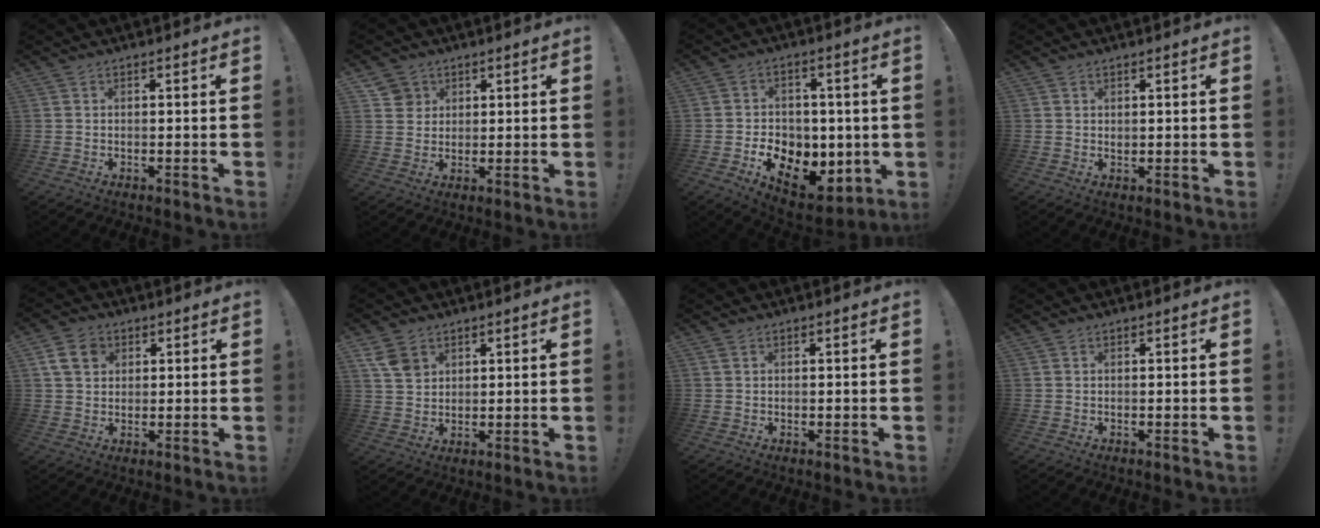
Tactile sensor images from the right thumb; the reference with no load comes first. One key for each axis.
{"total": 4.7, "fx": 2.5, "fy": 4.0, "fz": 0.3, "tx": 0.008, "ty": -0.015, "tz": 0.044}
{"total": 12.3, "fx": -3.9, "fy": 9.6, "fz": 6.7, "tx": -0.087, "ty": 0.020, "tz": -0.056}
{"total": 0.6, "fx": 0.5, "fy": 0.3, "fz": 0.2, "tx": 0.004, "ty": -0.004, "tz": 0.008}
{"total": 8.4, "fx": 3.4, "fy": 6.4, "fz": 4.3, "tx": -0.072, "ty": -0.002, "tz": 0.072}
{"total": 6.3, "fx": 3.3, "fy": 4.7, "fz": 2.7, "tx": -0.039, "ty": -0.011, "tz": 0.067}
{"total": 0.8, "fx": 0.4, "fy": 0.5, "fz": 0.5, "tx": -0.012, "ty": 0.003, "tz": 0.008}
{"total": 0.0}